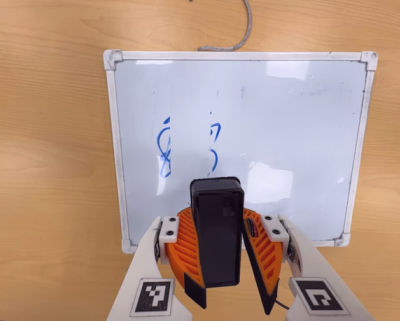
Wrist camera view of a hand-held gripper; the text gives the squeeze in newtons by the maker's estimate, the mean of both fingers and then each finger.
{"total": 10.4, "left": 10.7, "right": 10.0}